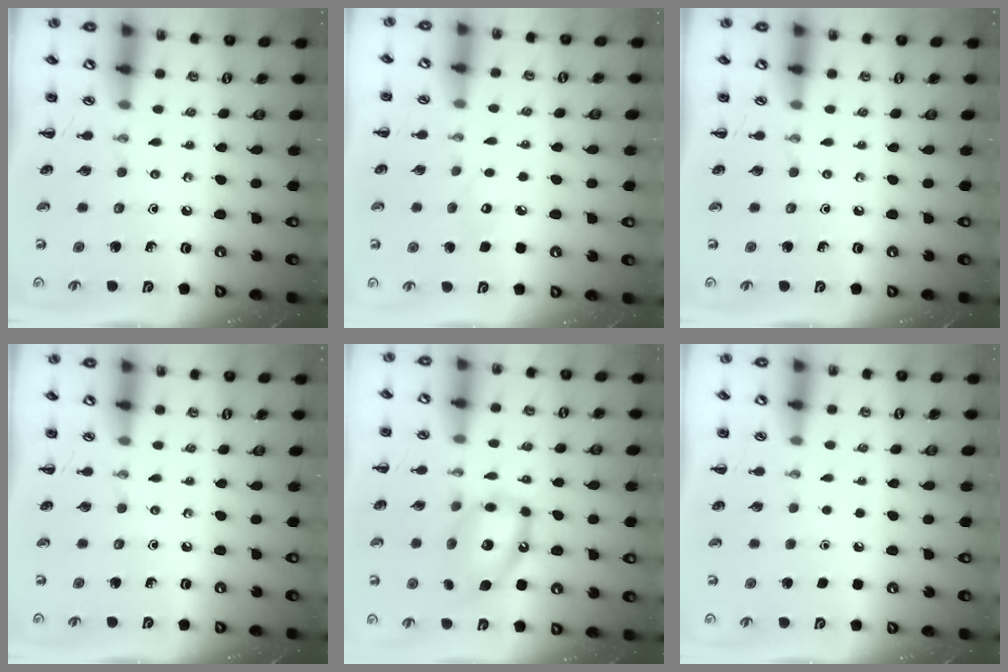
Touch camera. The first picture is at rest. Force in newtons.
{"total": 4.4, "press": 4.3, "slide": 1.0}
{"total": 0.0}
{"total": 0.0}
{"total": 13.0, "press": 12.5, "slide": 3.5}
{"total": 1.6, "press": 1.6, "slide": 0.1}